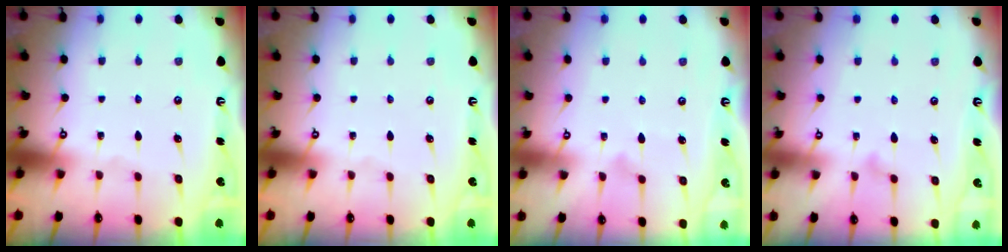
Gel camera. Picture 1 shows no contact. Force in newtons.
{"total": 0.0}
{"total": 8.0, "press": 7.9, "slide": 0.4}
{"total": 8.0, "press": 8.0, "slide": 0.4}